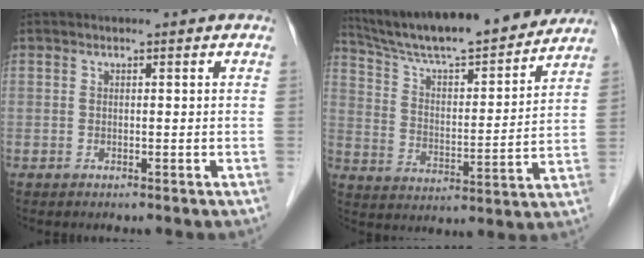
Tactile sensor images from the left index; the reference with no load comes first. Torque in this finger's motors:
{"motor_torque": [-0.32, -0.85, 0.62, 0.19]}